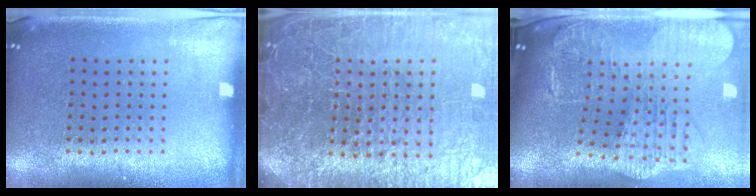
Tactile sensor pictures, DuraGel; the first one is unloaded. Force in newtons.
{"total": 7.5, "press": 6.5, "slide": 3.9}
{"total": 3.1, "press": 2.5, "slide": 1.8}